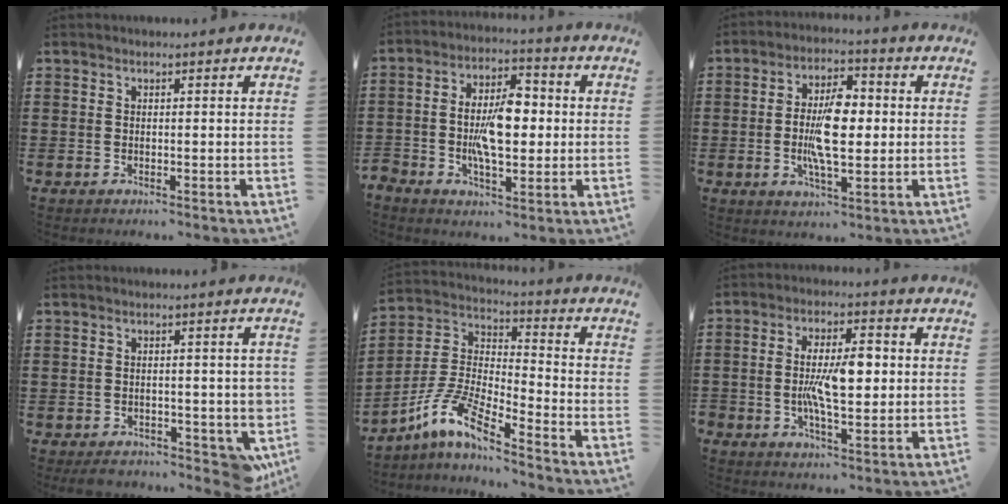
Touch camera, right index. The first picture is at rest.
{"total": 8.5, "force": [-0.8, 4.1, 7.4], "torque": [-0.153, 0.003, -0.024]}
{"total": 8.8, "force": [-0.4, 3.6, 8.0], "torque": [-0.157, 0.001, -0.013]}
{"total": 4.7, "force": [-2.8, 2.5, 2.8], "torque": [-0.038, 0.006, -0.050]}
{"total": 8.1, "force": [-6.4, 1.1, 4.9], "torque": [-0.126, -0.013, -0.134]}
{"total": 8.0, "force": [-0.5, 3.3, 7.3], "torque": [-0.151, 0.004, -0.015]}